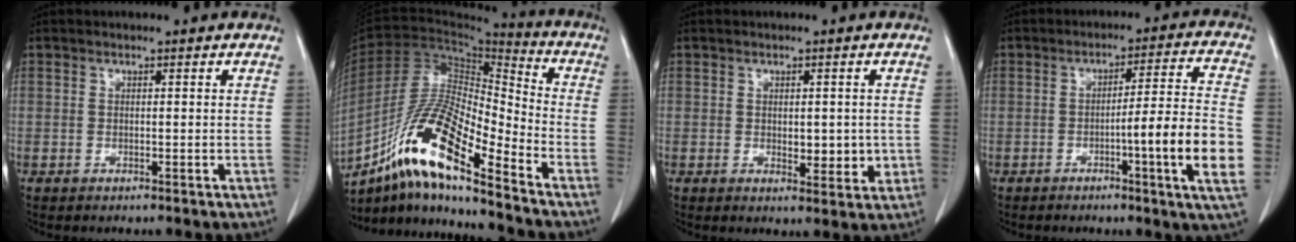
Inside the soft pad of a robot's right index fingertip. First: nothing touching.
{"total": 17.1, "force": [-10.7, 2.3, 13.1], "torque": [-0.250, -0.003, -0.190]}
{"total": 4.3, "force": [-0.2, 2.1, 3.7], "torque": [-0.046, -0.007, 0.002]}
{"total": 12.4, "force": [-3.3, -1.1, 11.9], "torque": [-0.166, -0.006, -0.054]}